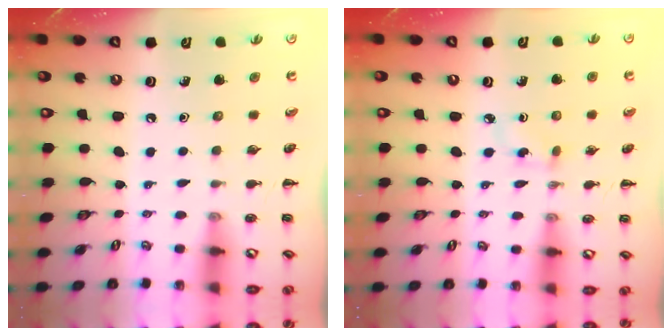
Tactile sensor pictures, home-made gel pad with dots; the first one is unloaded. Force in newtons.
{"total": 3.6, "press": 3.3, "slide": 1.5}